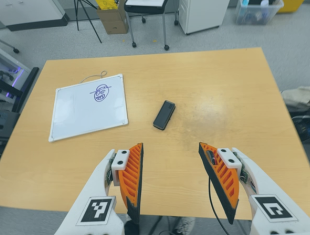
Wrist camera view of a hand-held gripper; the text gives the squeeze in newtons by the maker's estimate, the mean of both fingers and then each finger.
{"total": 0.0}